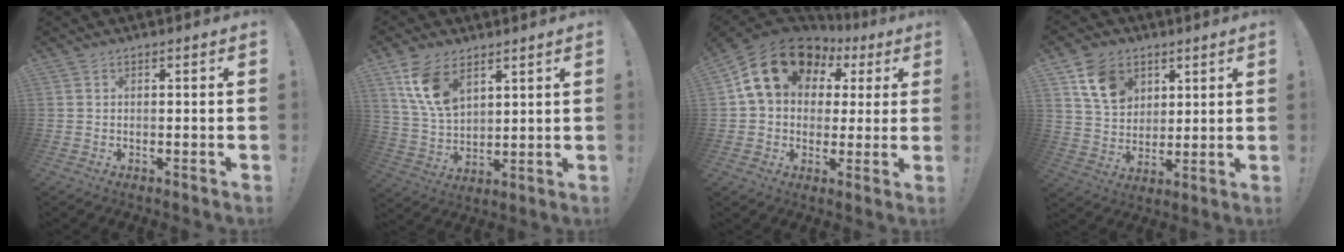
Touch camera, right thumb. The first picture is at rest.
{"total": 12.3, "force": [6.9, 7.1, 7.2], "torque": [-0.144, -0.022, 0.136]}
{"total": 17.8, "force": [7.8, 12.9, 9.5], "torque": [-0.149, -0.029, 0.148]}
{"total": 12.1, "force": [6.2, 9.0, 5.2], "torque": [-0.087, -0.021, 0.124]}